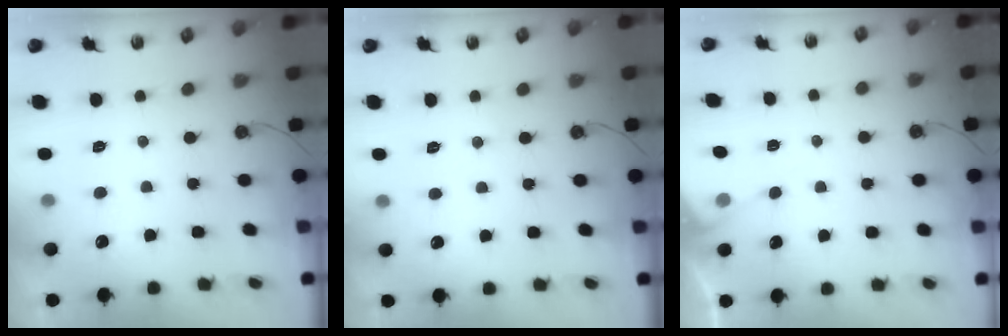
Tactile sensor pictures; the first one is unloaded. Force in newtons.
{"total": 3.5, "press": 3.4, "slide": 0.6}
{"total": 3.9, "press": 3.9, "slide": 0.6}